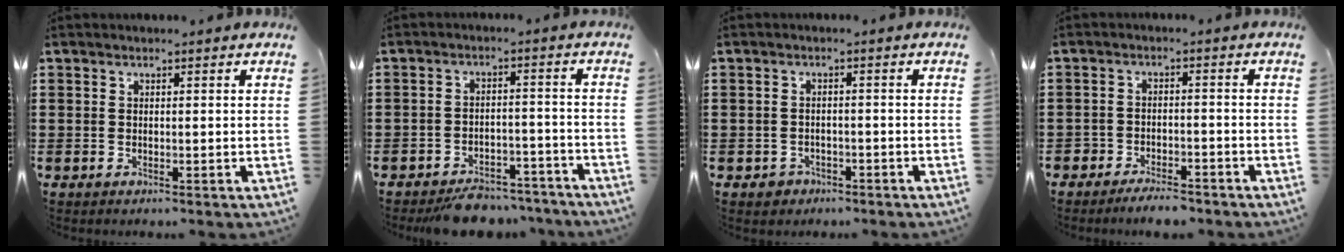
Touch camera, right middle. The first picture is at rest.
{"total": 5.8, "force": [-5.5, 1.3, 1.2], "torque": [-0.012, 0.017, -0.107]}
{"total": 1.5, "force": [-1.2, 0.9, 0.1], "torque": [-0.007, 0.002, -0.027]}
{"total": 3.4, "force": [-3.3, 0.6, 0.1], "torque": [-0.008, 0.003, -0.070]}